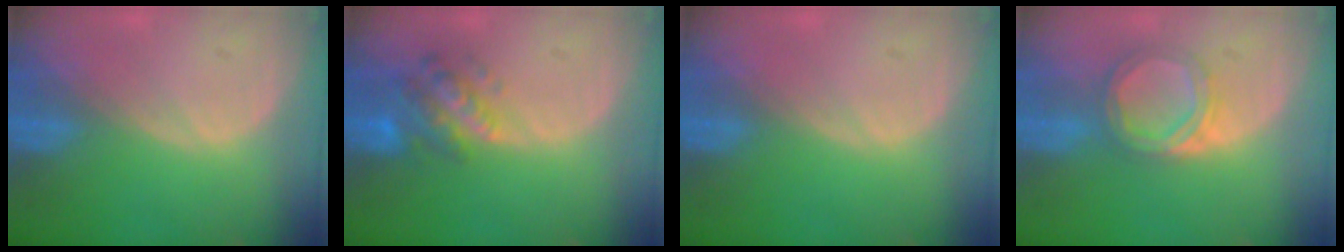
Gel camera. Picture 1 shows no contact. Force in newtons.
{"total": 6.2, "press": 6.0, "slide": 1.5}
{"total": 0.0}
{"total": 5.2, "press": 5.0, "slide": 1.3}